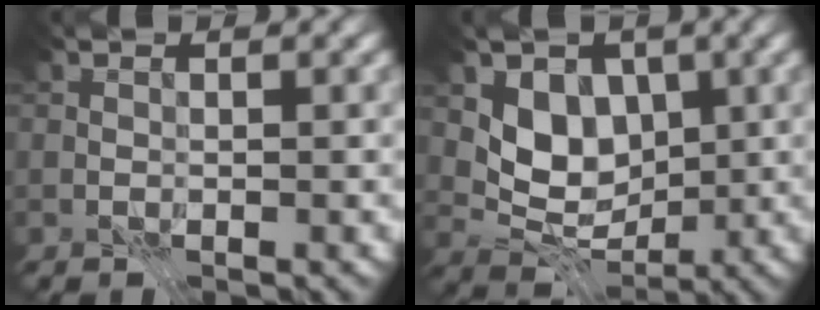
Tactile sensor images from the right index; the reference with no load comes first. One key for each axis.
{"total": 5.1, "fx": 0.9, "fy": 3.9, "fz": 3.2, "tx": -0.053, "ty": -0.013, "tz": 0.012}